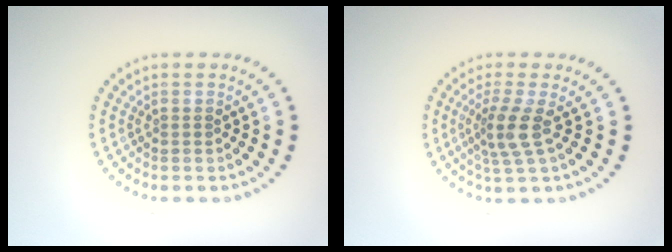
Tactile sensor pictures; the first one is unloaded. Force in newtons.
{"total": 2.8, "press": 2.2, "slide": 1.8}